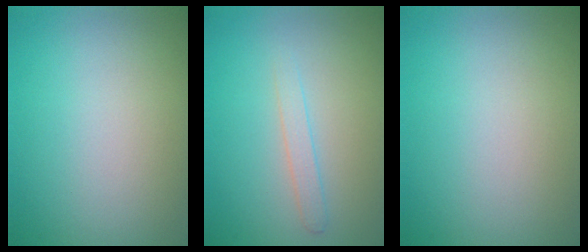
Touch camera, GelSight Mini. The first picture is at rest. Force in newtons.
{"total": 1.2, "press": 1.2, "slide": 0.1}
{"total": 0.0}